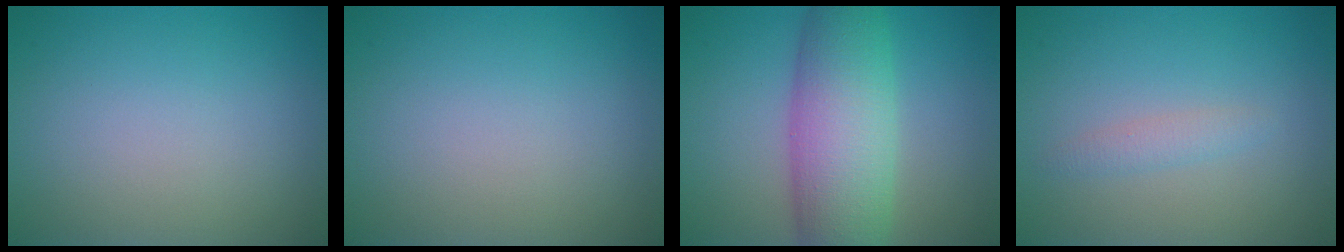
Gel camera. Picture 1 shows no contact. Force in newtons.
{"total": 0.0}
{"total": 8.6, "press": 8.6, "slide": 0.2}
{"total": 1.2, "press": 1.2, "slide": 0.0}